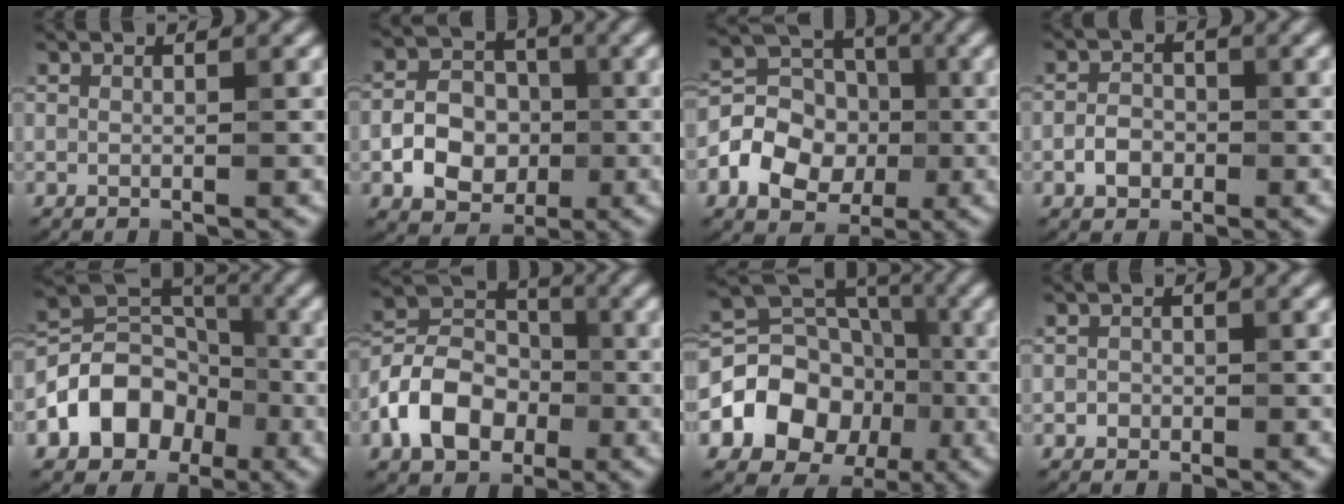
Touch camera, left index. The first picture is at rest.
{"total": 5.6, "force": [-1.5, 4.3, 3.2], "torque": [-0.047, 0.001, -0.031]}
{"total": 7.4, "force": [-1.9, 5.9, 4.1], "torque": [-0.061, 0.000, -0.049]}
{"total": 2.3, "force": [-0.9, 1.7, 1.1], "torque": [-0.016, 0.003, -0.022]}
{"total": 7.4, "force": [-3.0, 5.6, 3.7], "torque": [-0.041, 0.002, -0.060]}
{"total": 6.9, "force": [-2.6, 5.1, 3.9], "torque": [-0.068, 0.004, -0.064]}
{"total": 8.9, "force": [-2.4, 7.3, 4.5], "torque": [-0.063, 0.006, -0.064]}
{"total": 0.8, "force": [-0.4, 0.8, 0.1], "torque": [0.003, -0.002, -0.008]}